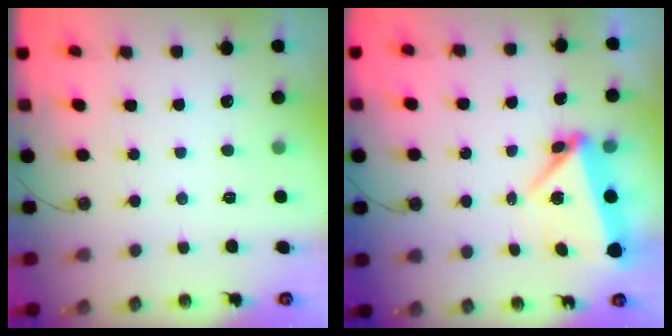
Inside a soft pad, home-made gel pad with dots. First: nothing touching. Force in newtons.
{"total": 5.6, "press": 5.5, "slide": 1.3}